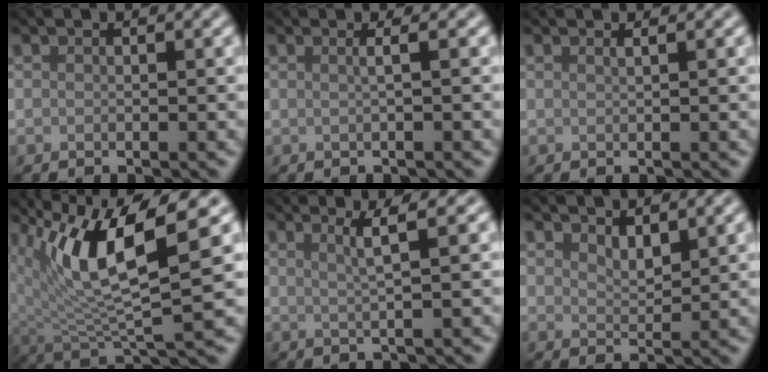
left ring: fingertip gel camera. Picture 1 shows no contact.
{"total": 1.9, "force": [0.4, 0.8, 1.7], "torque": [-0.012, -0.001, -0.016]}
{"total": 0.9, "force": [0.5, 0.4, 0.6], "torque": [-0.002, -0.002, 0.001]}
{"total": 9.1, "force": [3.4, 2.7, 8.0], "torque": [-0.154, -0.005, 0.063]}
{"total": 2.6, "force": [1.0, 0.5, 2.3], "torque": [-0.037, 0.005, 0.014]}
{"total": 1.9, "force": [1.5, 0.7, 1.1], "torque": [-0.020, -0.005, 0.029]}